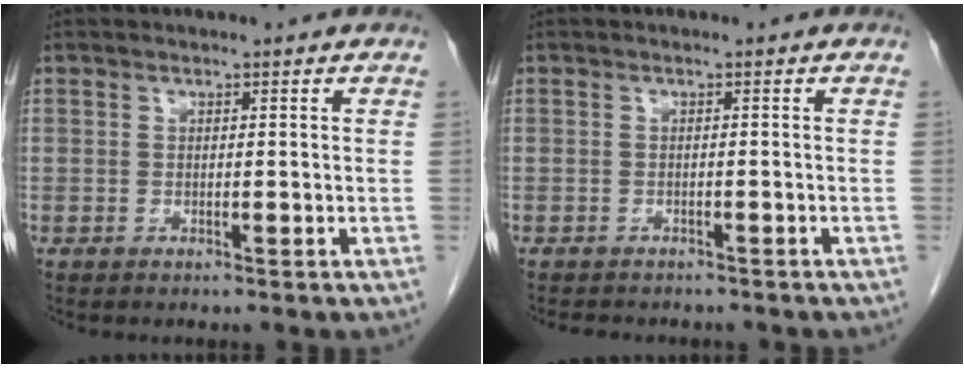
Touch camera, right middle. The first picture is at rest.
{"total": 5.8, "force": [-5.1, 2.1, 2.0], "torque": [-0.031, -0.004, -0.061]}